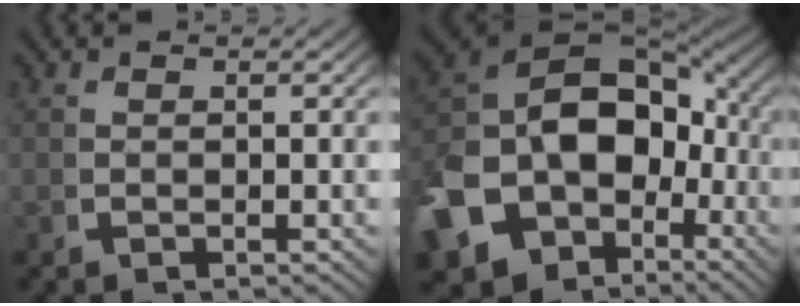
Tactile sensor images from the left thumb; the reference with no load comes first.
{"total": 20.6, "force": [-3.0, 15.2, 13.6], "torque": [-0.299, -0.078, -0.020]}